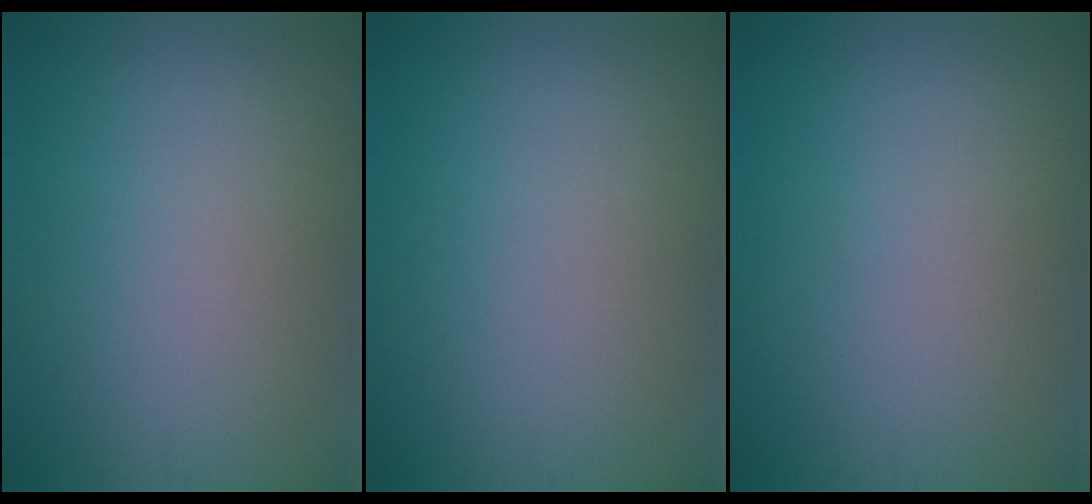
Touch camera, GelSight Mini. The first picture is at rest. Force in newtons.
{"total": 0.0}
{"total": 0.0}